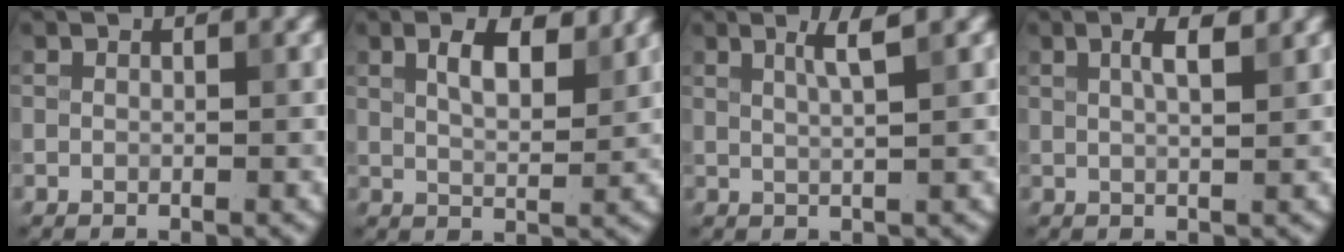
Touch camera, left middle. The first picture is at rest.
{"total": 4.2, "force": [2.2, 1.5, 3.2], "torque": [-0.060, 0.002, 0.039]}
{"total": 2.4, "force": [1.2, 0.4, 2.0], "torque": [-0.029, 0.004, 0.017]}
{"total": 2.6, "force": [1.3, 0.7, 2.2], "torque": [-0.030, 0.007, 0.019]}